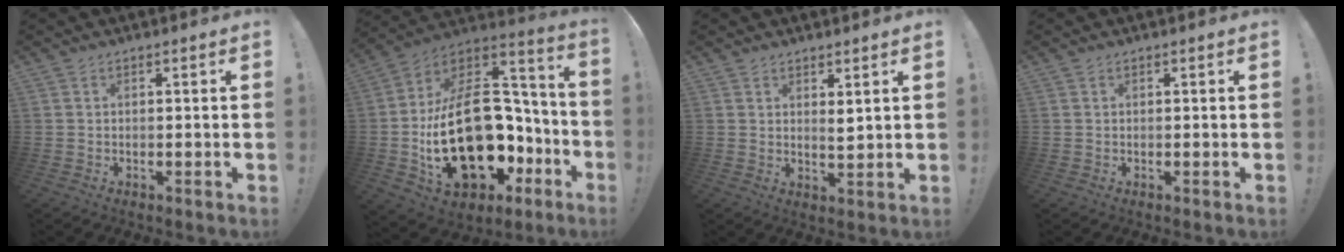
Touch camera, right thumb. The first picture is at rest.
{"total": 30.6, "force": [-5.5, 19.9, 22.6], "torque": [-0.401, 0.017, -0.046]}
{"total": 3.1, "force": [2.2, 1.0, 1.9], "torque": [-0.023, -0.020, 0.036]}
{"total": 0.0}